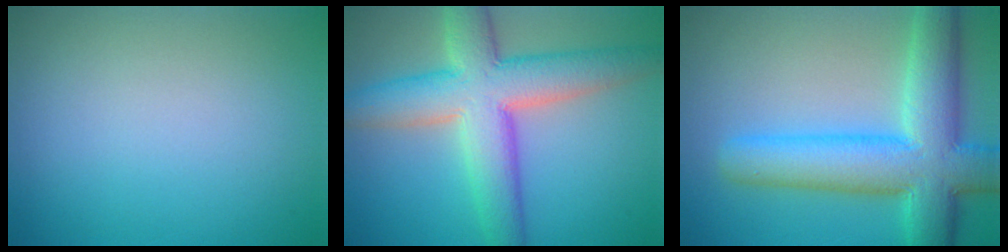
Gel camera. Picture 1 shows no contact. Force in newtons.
{"total": 9.2, "press": 9.1, "slide": 0.5}
{"total": 9.8, "press": 9.8, "slide": 0.4}